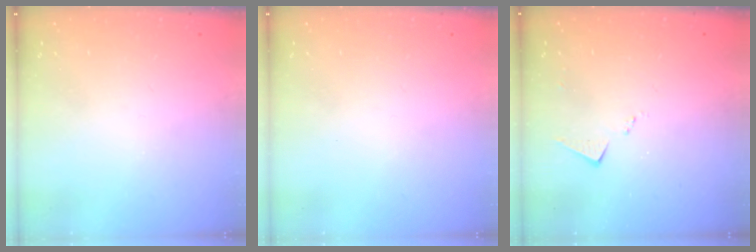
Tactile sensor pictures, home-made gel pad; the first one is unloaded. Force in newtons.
{"total": 0.0}
{"total": 6.2, "press": 6.1, "slide": 0.6}